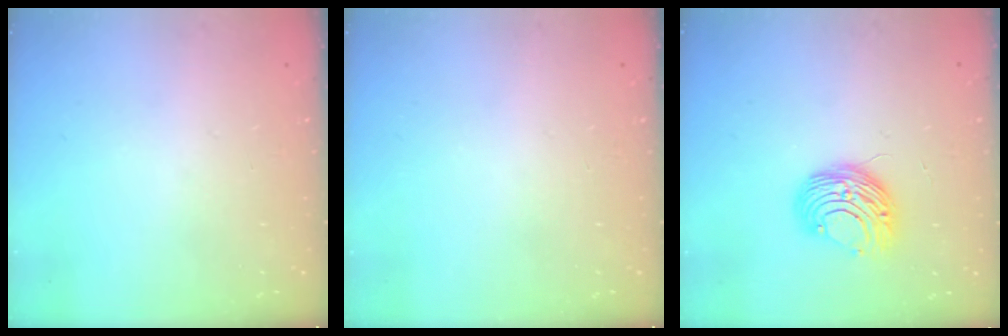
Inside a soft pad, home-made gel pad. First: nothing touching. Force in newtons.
{"total": 0.0}
{"total": 10.0, "press": 10.0, "slide": 0.7}